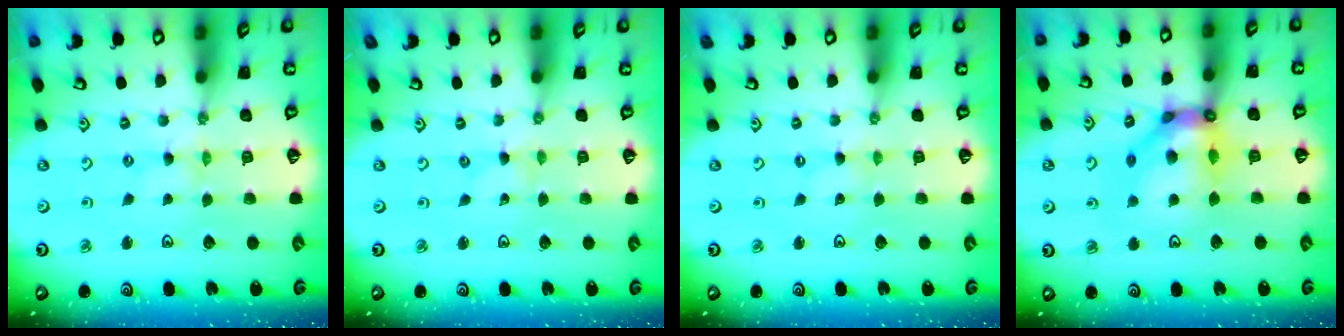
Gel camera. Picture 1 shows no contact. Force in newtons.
{"total": 0.0}
{"total": 0.0}
{"total": 14.2, "press": 14.1, "slide": 1.9}